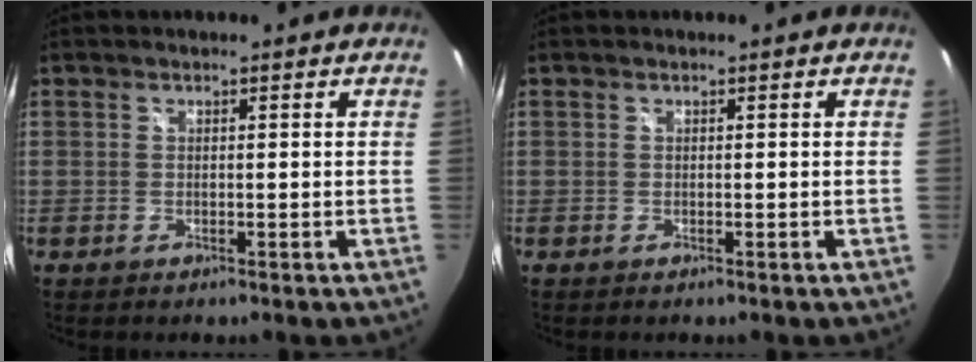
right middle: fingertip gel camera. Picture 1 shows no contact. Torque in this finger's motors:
{"motor_torque": [0.00, -0.01, 0.00, 0.00]}